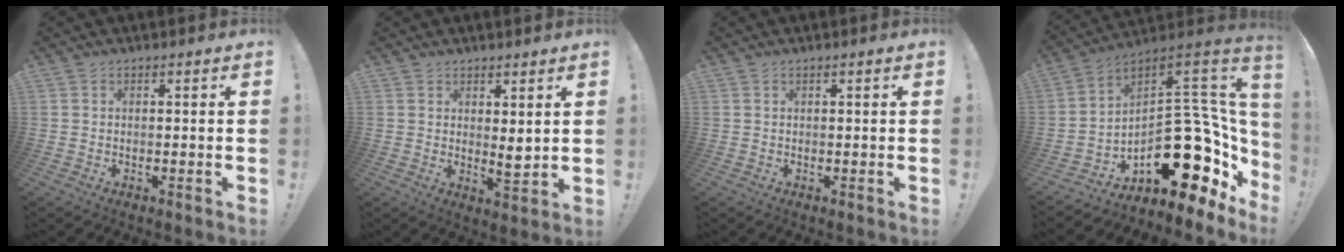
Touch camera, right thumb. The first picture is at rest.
{"total": 4.4, "force": [2.1, 1.7, 3.5], "torque": [-0.032, -0.025, 0.035]}
{"total": 0.5, "force": [0.3, 0.0, 0.4], "torque": [-0.004, -0.002, 0.003]}
{"total": 22.6, "force": [-5.4, 12.8, 17.8], "torque": [-0.221, -0.008, -0.064]}